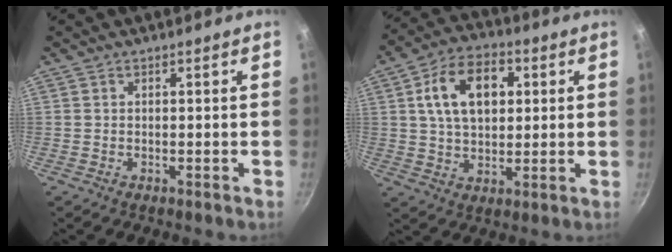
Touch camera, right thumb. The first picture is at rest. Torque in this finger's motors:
{"motor_torque": [-1.23, 1.65, 1.54, 0.52, 0.44]}